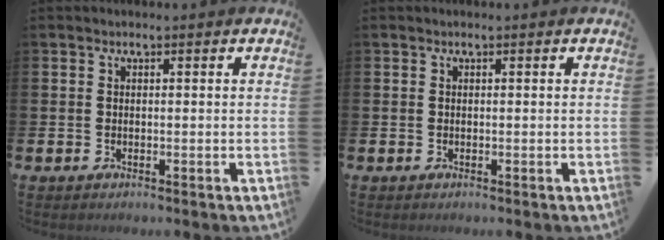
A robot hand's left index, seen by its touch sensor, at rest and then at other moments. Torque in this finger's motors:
{"motor_torque": [0.14, 0.07, -0.02, -0.01]}